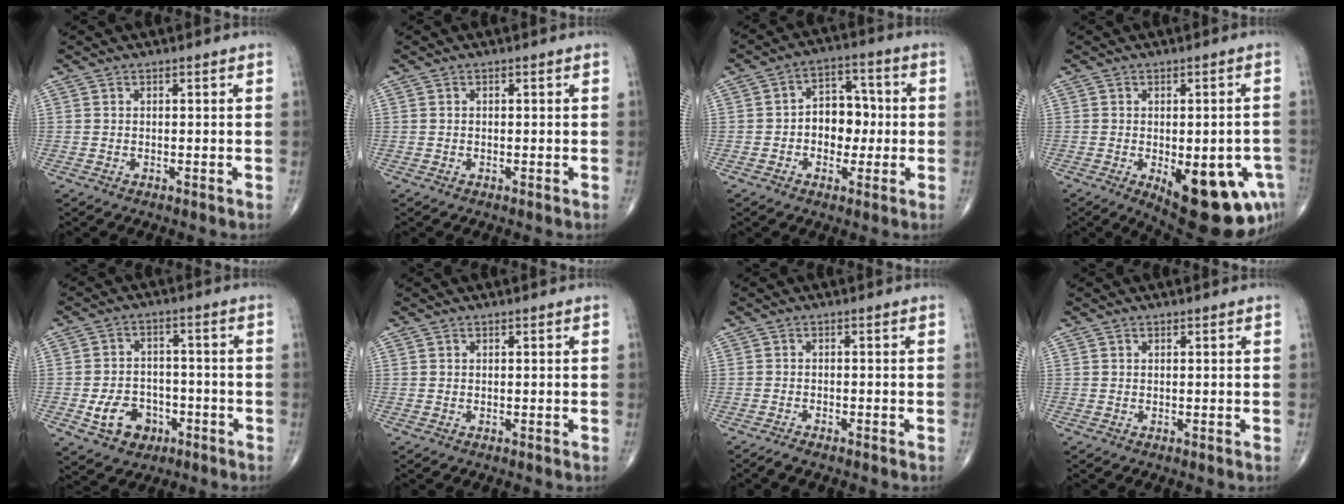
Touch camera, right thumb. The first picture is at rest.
{"total": 0.0}
{"total": 8.8, "force": [-0.6, 6.5, 5.9], "torque": [-0.042, 0.026, -0.018]}
{"total": 17.9, "force": [-6.7, 7.6, 14.8], "torque": [-0.135, 0.005, -0.069]}
{"total": 8.4, "force": [-3.3, 6.5, 4.2], "torque": [-0.049, 0.025, -0.051]}
{"total": 0.0}
{"total": 1.5, "force": [-1.3, 0.2, 0.7], "torque": [-0.023, 0.002, -0.027]}
{"total": 0.0}